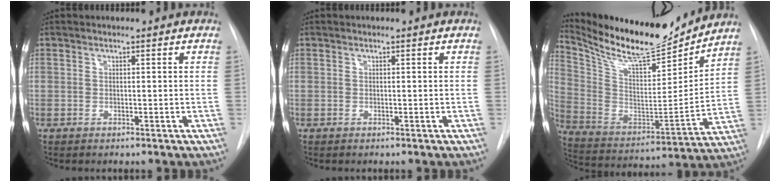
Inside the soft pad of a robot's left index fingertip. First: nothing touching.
{"total": 0.0}
{"total": 18.8, "force": [17.2, 2.4, 7.1], "torque": [-0.151, -0.033, 0.291]}